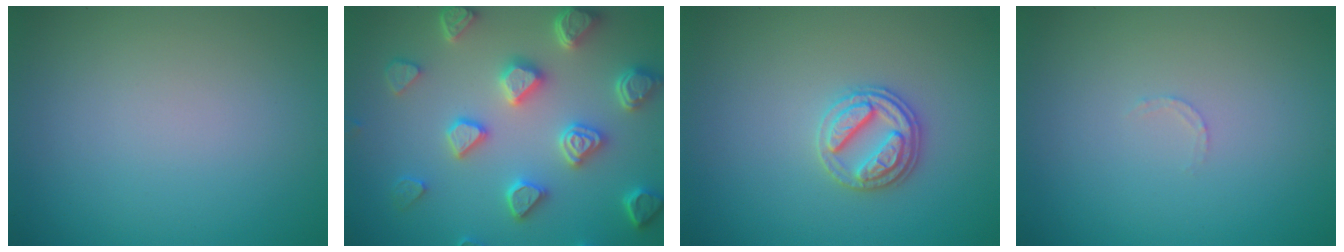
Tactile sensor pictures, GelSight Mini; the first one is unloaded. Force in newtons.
{"total": 6.1, "press": 5.3, "slide": 3.0}
{"total": 2.8, "press": 2.8, "slide": 0.5}
{"total": 0.7, "press": 0.6, "slide": 0.3}